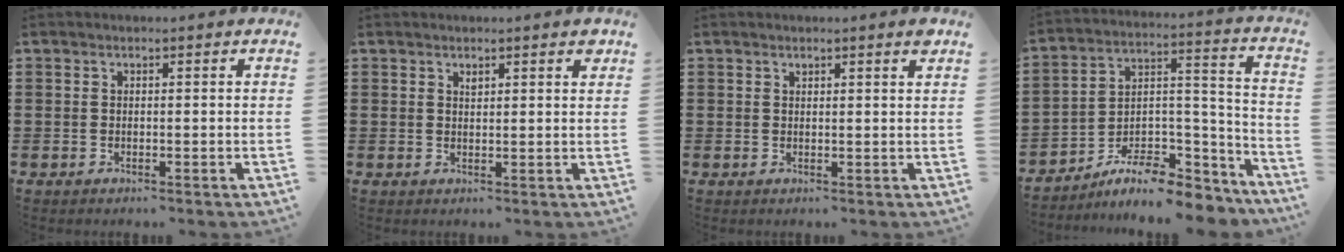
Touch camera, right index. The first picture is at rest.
{"total": 1.6, "force": [1.5, 0.5, 0.2], "torque": [0.010, -0.004, 0.025]}
{"total": 1.2, "force": [1.1, 0.1, 0.5], "torque": [0.006, -0.007, 0.016]}
{"total": 9.6, "force": [-8.2, 3.0, 3.9], "torque": [-0.054, 0.031, -0.153]}